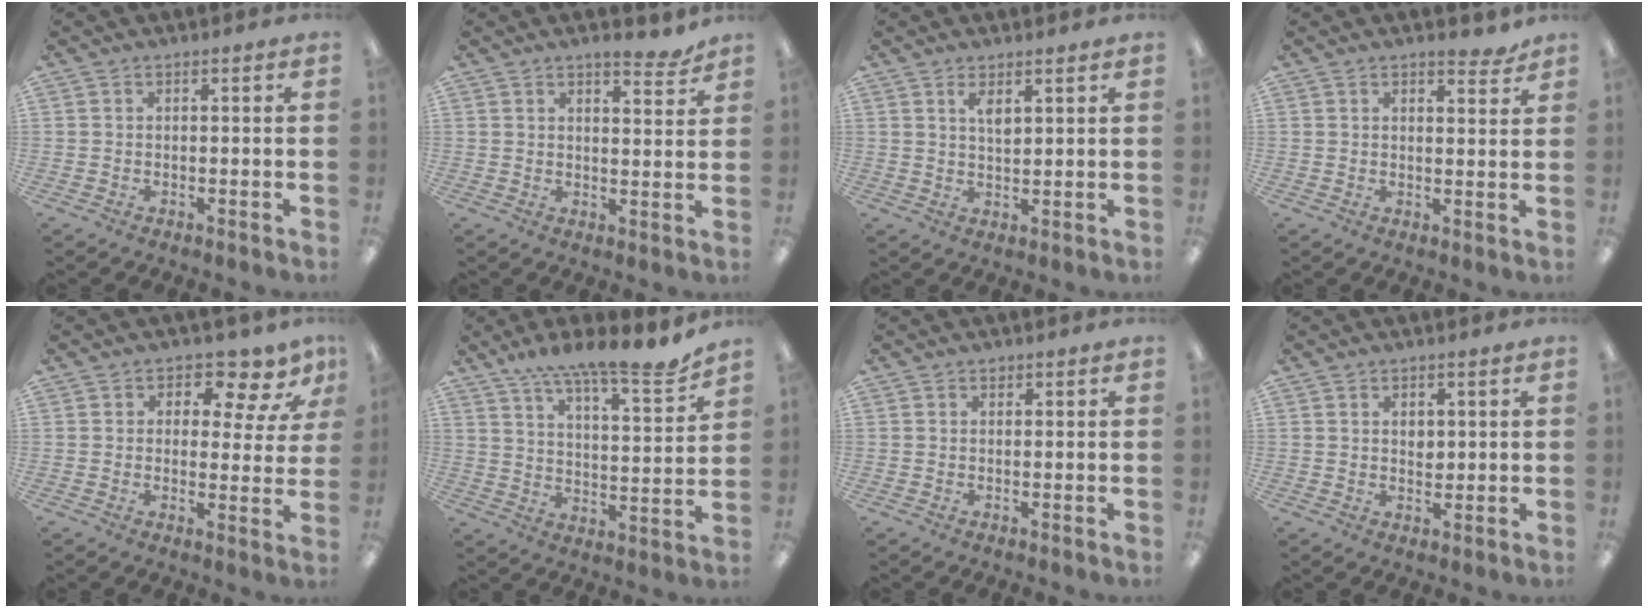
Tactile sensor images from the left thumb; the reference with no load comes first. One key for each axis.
{"total": 5.0, "fx": 4.2, "fy": 1.4, "fz": 2.3, "tx": -0.022, "ty": -0.026, "tz": 0.070}
{"total": 3.5, "fx": 2.3, "fy": 1.1, "fz": 2.3, "tx": -0.035, "ty": -0.006, "tz": 0.037}
{"total": 3.5, "fx": 2.9, "fy": 1.2, "fz": 1.6, "tx": -0.013, "ty": -0.015, "tz": 0.048}
{"total": 7.1, "fx": 4.7, "fy": 3.5, "fz": 4.0, "tx": -0.049, "ty": -0.031, "tz": 0.077}
{"total": 13.0, "fx": 11.8, "fy": 1.7, "fz": 5.1, "tx": -0.088, "ty": -0.089, "tz": 0.205}
{"total": 0.6, "fx": 0.5, "fy": 0.4, "fz": 0.2, "tx": 0.004, "ty": -0.002, "tz": 0.007}
{"total": 2.3, "fx": 1.0, "fy": 1.4, "fz": 1.4, "tx": -0.015, "ty": -0.004, "tz": 0.015}